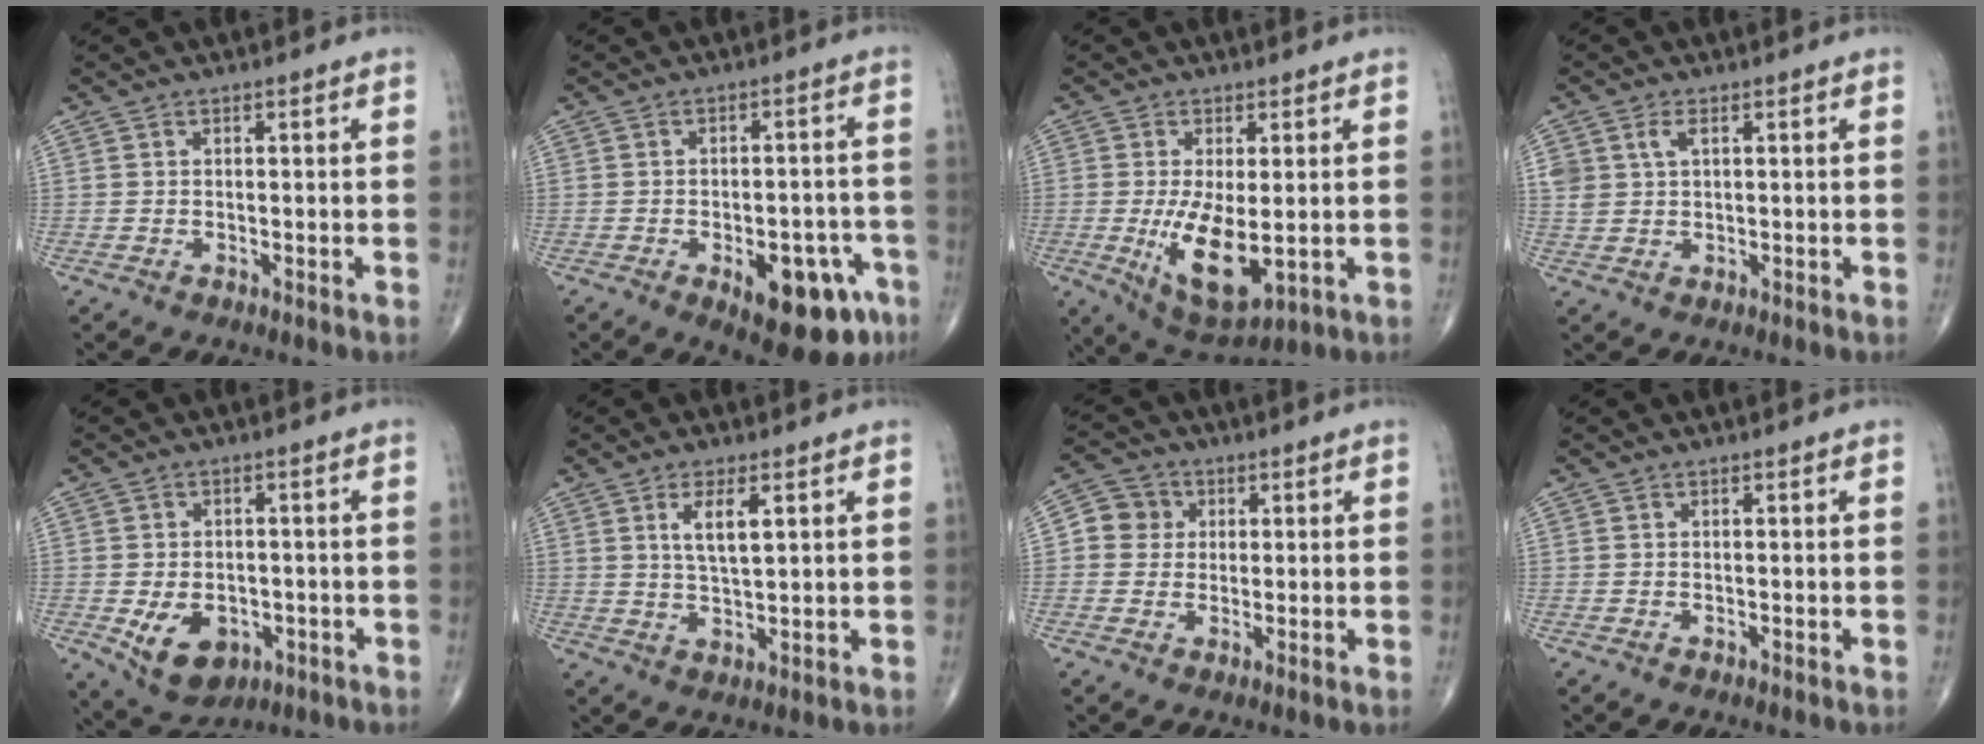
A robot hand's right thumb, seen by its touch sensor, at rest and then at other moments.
{"total": 13.6, "force": [-6.4, 6.2, 10.3], "torque": [-0.104, 0.030, -0.074]}
{"total": 10.7, "force": [-1.3, 4.4, 9.6], "torque": [-0.163, -0.030, -0.008]}
{"total": 3.5, "force": [1.4, 2.1, 2.5], "torque": [-0.053, 0.003, 0.031]}
{"total": 9.0, "force": [-2.7, 6.4, 5.7], "torque": [-0.077, 0.008, -0.027]}
{"total": 5.6, "force": [2.1, 1.8, 4.9], "torque": [-0.089, -0.017, 0.043]}
{"total": 5.4, "force": [0.9, 5.2, 1.4], "torque": [0.003, 0.006, 0.004]}
{"total": 0.0}